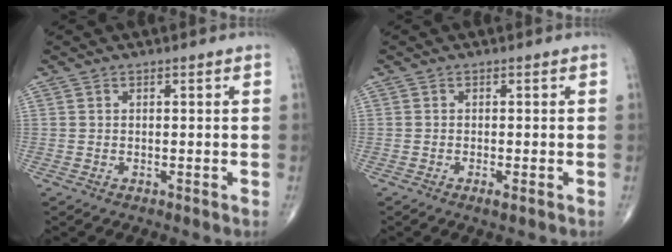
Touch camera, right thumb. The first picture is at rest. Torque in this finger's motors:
{"motor_torque": [-0.08, -0.07, -0.05, 0.31, -0.02]}